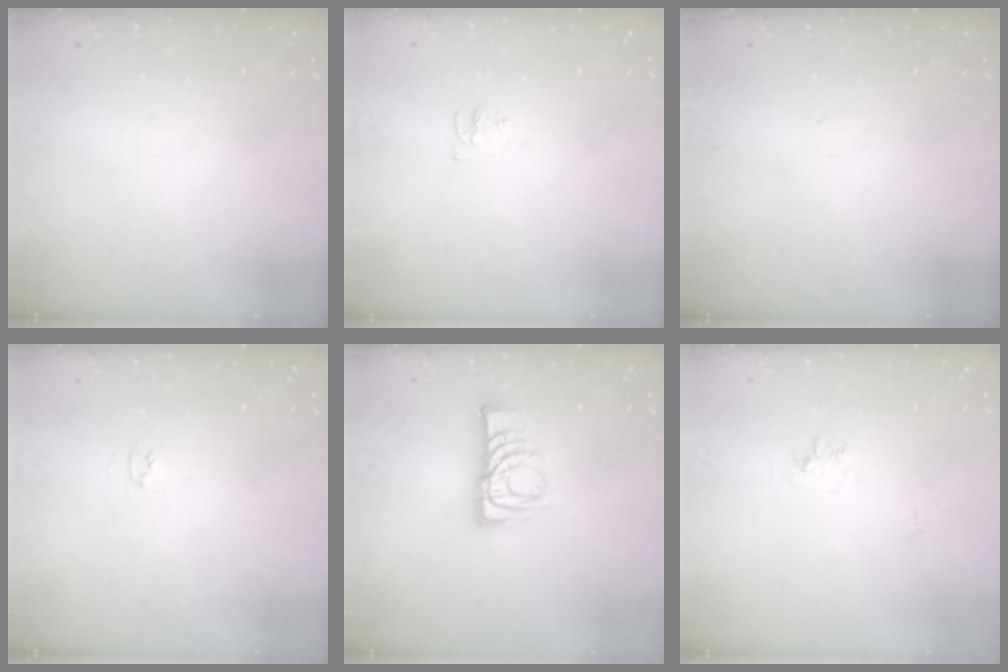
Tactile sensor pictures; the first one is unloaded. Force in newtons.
{"total": 3.7, "press": 3.6, "slide": 0.6}
{"total": 0.0}
{"total": 2.0, "press": 2.0, "slide": 0.3}
{"total": 10.2, "press": 10.1, "slide": 0.8}
{"total": 6.0, "press": 5.9, "slide": 0.6}